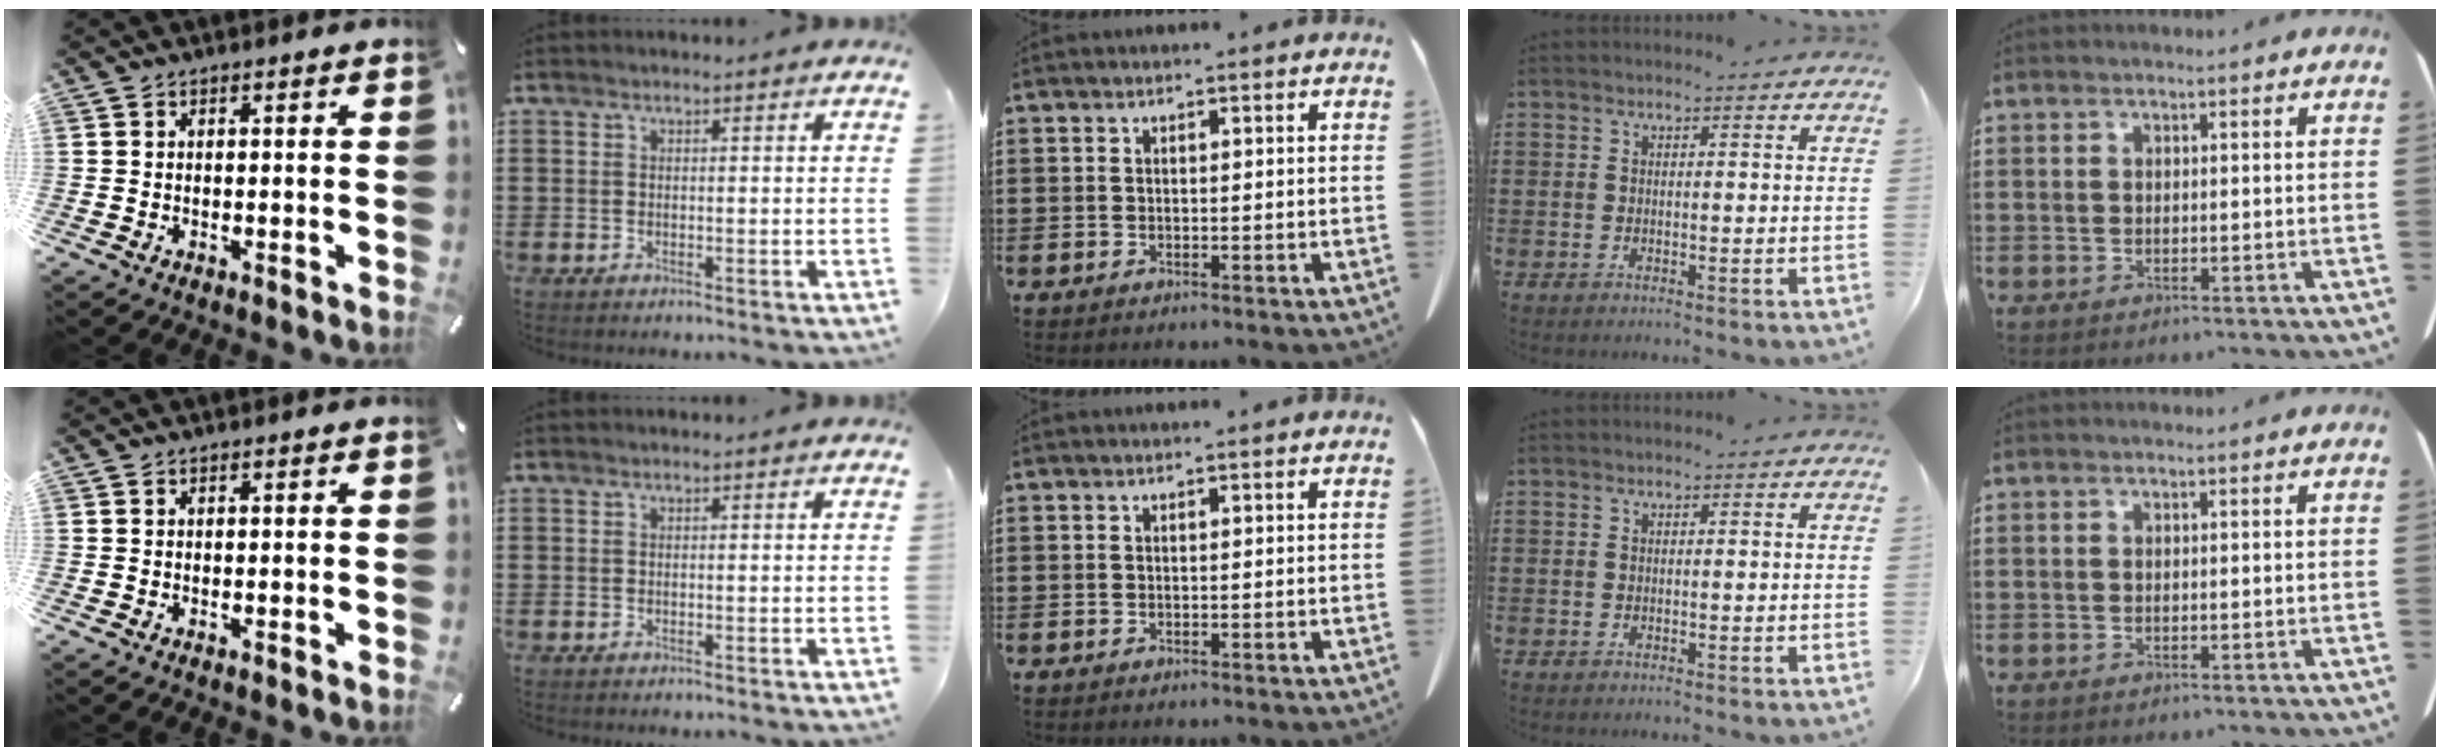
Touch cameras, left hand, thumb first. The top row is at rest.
{}